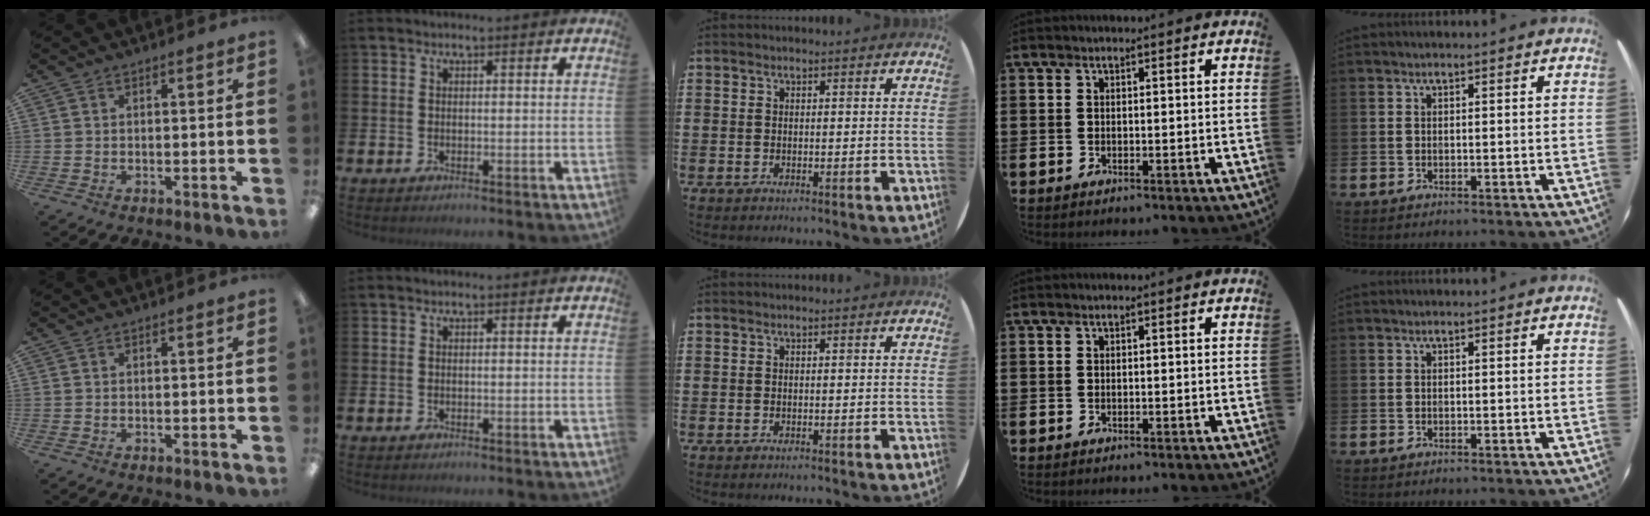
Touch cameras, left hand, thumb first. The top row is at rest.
{}